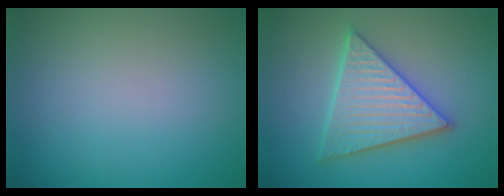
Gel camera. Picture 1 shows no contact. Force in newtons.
{"total": 5.6, "press": 5.6, "slide": 0.7}